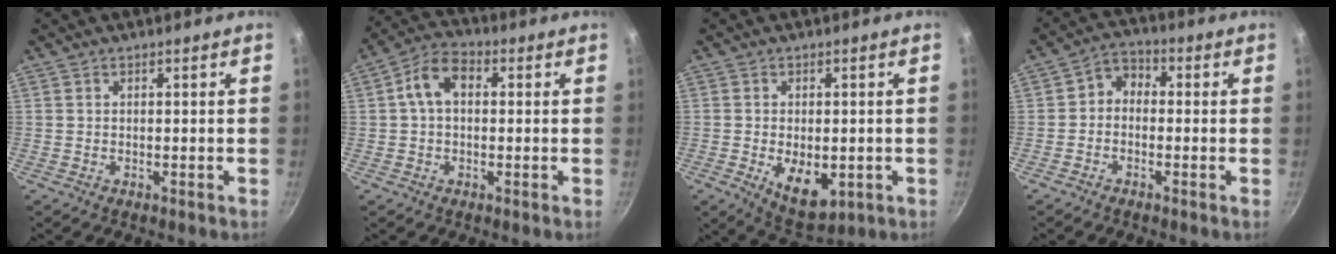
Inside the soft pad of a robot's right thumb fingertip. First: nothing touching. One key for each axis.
{"total": 7.6, "fx": 1.0, "fy": 5.1, "fz": 5.6, "tx": -0.091, "ty": 0.024, "tz": 0.006}
{"total": 9.0, "fx": -2.0, "fy": 5.1, "fz": 7.1, "tx": -0.090, "ty": -0.009, "tz": -0.014}
{"total": 4.3, "fx": -0.7, "fy": 3.4, "fz": 2.6, "tx": -0.033, "ty": 0.020, "tz": -0.028}